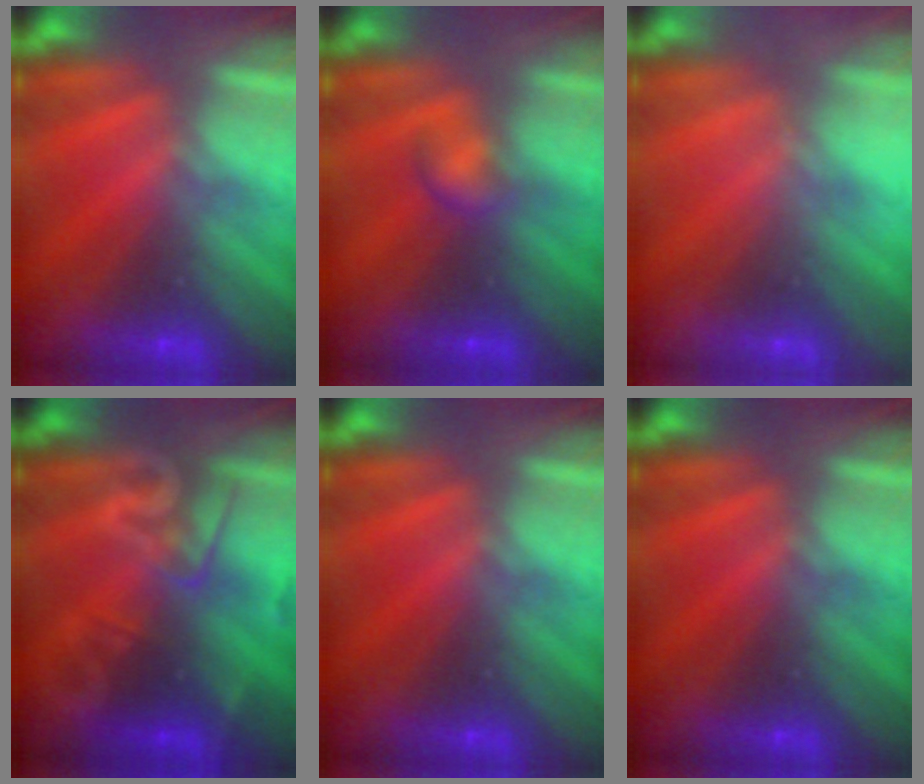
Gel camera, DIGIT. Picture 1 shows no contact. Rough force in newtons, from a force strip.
{"total": 2.2}
{"total": 2.0}
{"total": 2.8}
{"total": 0.0}
{"total": 0.0}